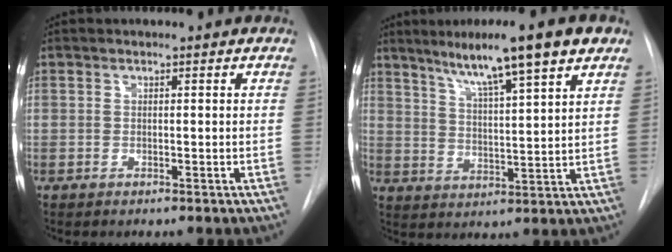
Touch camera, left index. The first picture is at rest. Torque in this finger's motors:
{"motor_torque": [0.82, -0.68, 0.26, 0.08]}